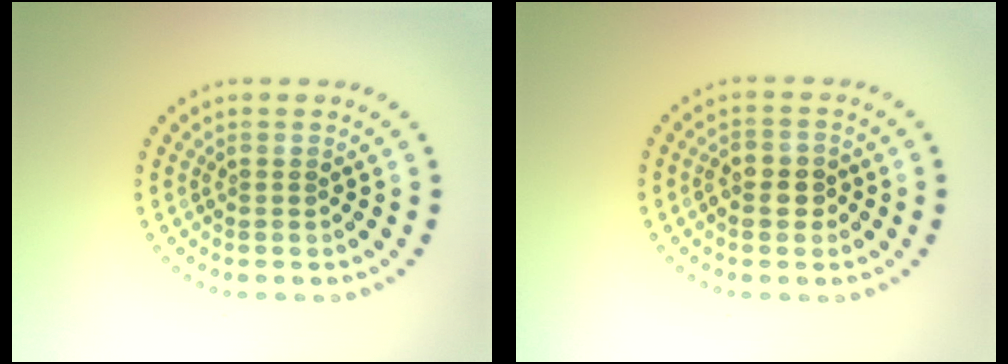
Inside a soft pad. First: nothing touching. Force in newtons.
{"total": 2.6, "press": 2.5, "slide": 0.6}